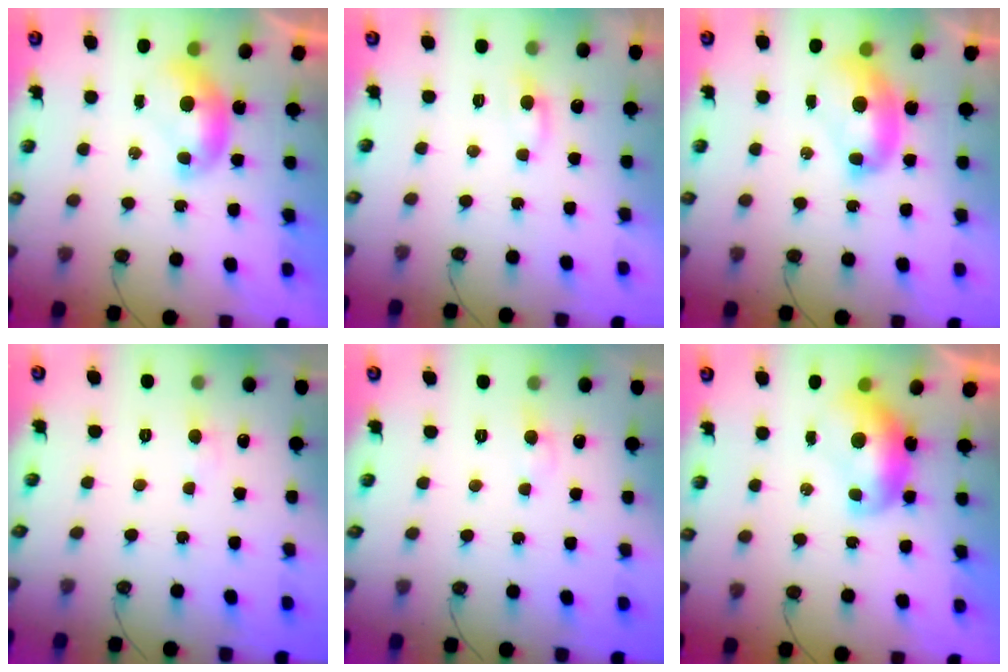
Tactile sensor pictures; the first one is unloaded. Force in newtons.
{"total": 0.0}
{"total": 3.4, "press": 3.4, "slide": 0.2}
{"total": 0.0}
{"total": 2.7, "press": 2.6, "slide": 0.8}
{"total": 1.3, "press": 1.2, "slide": 0.4}